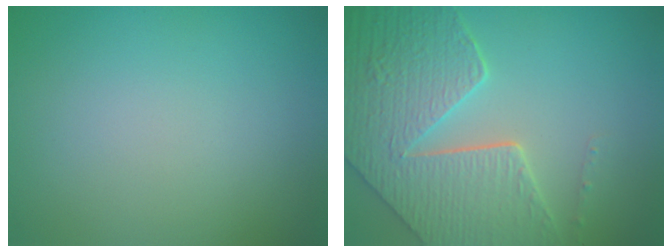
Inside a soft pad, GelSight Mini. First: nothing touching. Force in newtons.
{"total": 8.0, "press": 6.3, "slide": 5.0}